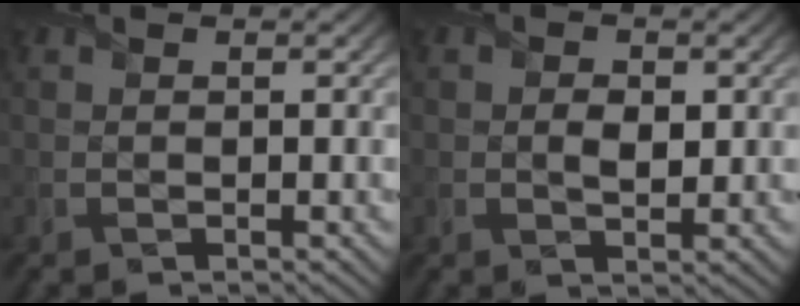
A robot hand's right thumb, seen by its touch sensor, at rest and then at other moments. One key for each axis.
{"total": 2.0, "fx": 0.0, "fy": 1.3, "fz": 1.6, "tx": -0.025, "ty": -0.007, "tz": 0.000}